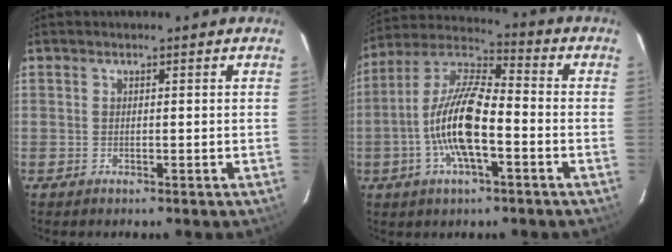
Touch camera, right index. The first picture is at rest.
{"total": 13.9, "force": [-4.1, 4.3, 12.6], "torque": [-0.254, 0.002, -0.083]}